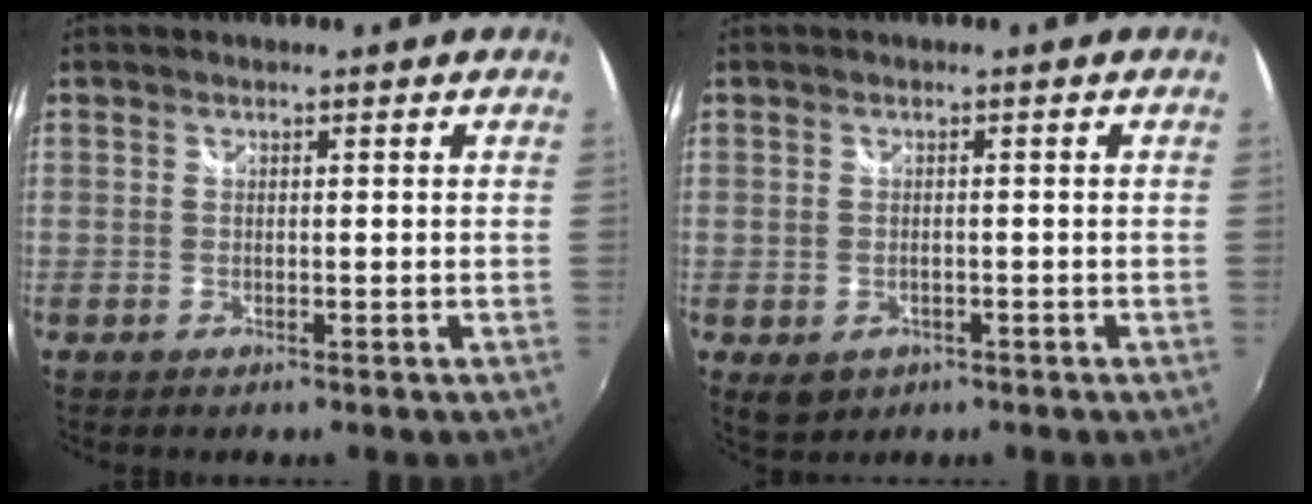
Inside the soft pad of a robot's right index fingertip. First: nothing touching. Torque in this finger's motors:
{"motor_torque": [0.12, 0.04, 0.01, 0.01]}